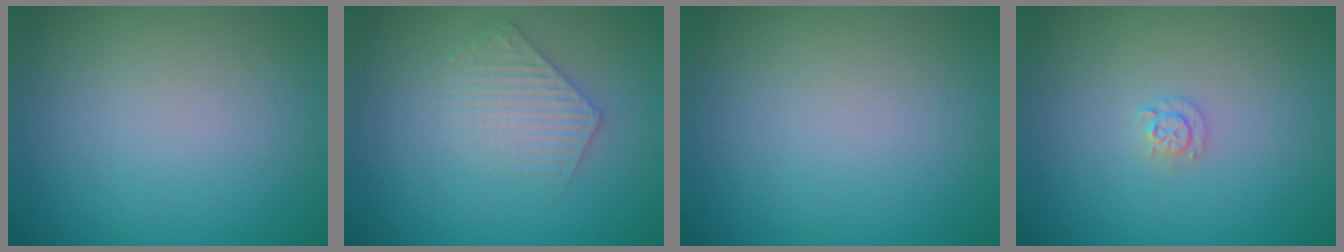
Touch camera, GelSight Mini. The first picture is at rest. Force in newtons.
{"total": 2.4, "press": 2.4, "slide": 0.3}
{"total": 0.0}
{"total": 1.1, "press": 1.1, "slide": 0.2}